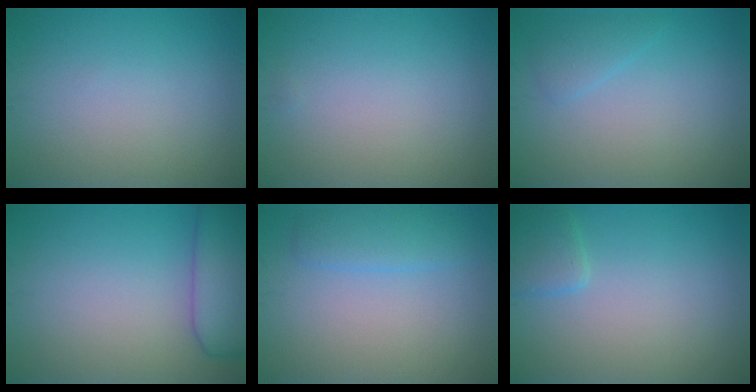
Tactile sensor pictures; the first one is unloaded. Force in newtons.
{"total": 0.0}
{"total": 1.4, "press": 1.4, "slide": 0.1}
{"total": 6.1, "press": 6.1, "slide": 0.4}
{"total": 2.5, "press": 2.5, "slide": 0.2}
{"total": 1.7, "press": 1.7, "slide": 0.1}